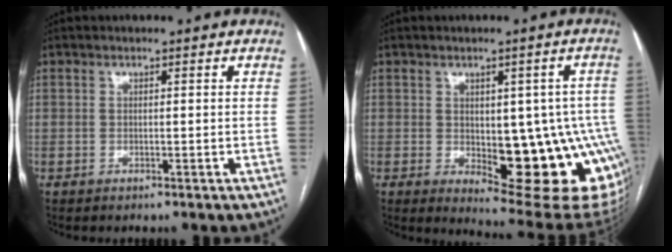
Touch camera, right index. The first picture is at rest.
{"total": 16.9, "force": [-3.4, 6.2, 15.4], "torque": [-0.122, 0.013, -0.018]}